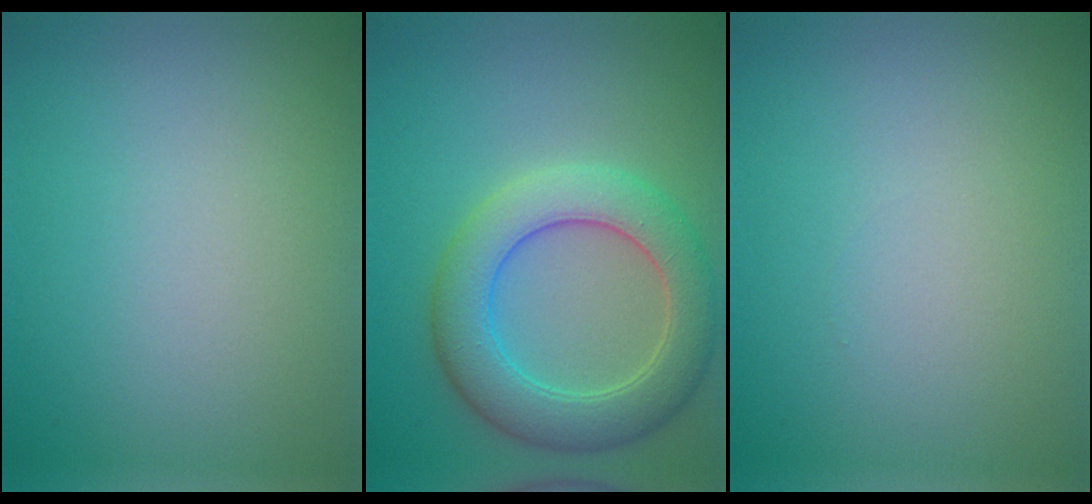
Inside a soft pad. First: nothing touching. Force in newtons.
{"total": 6.4, "press": 6.4, "slide": 0.4}
{"total": 0.0}